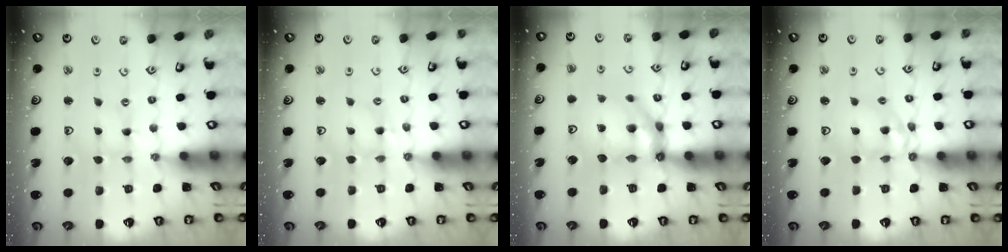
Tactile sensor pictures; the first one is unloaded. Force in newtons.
{"total": 3.9, "press": 3.9, "slide": 0.4}
{"total": 12.0, "press": 11.7, "slide": 2.4}
{"total": 9.2, "press": 9.1, "slide": 0.9}